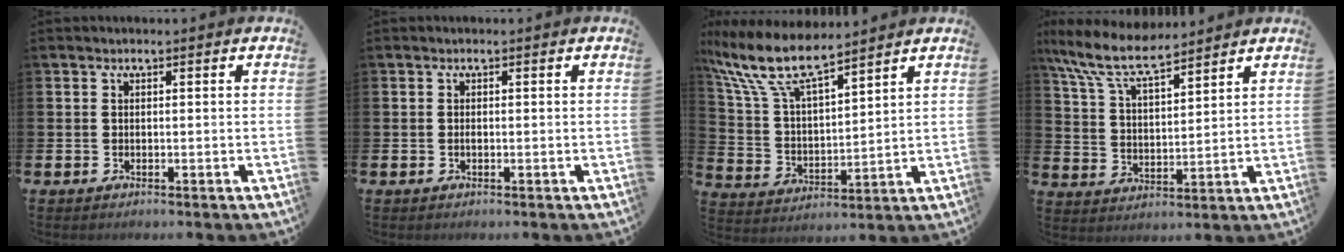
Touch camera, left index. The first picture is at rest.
{"total": 0.8, "force": [-0.2, 0.4, 0.7], "torque": [-0.011, -0.002, -0.006]}
{"total": 10.5, "force": [9.0, 2.4, 4.9], "torque": [-0.131, -0.043, 0.160]}
{"total": 9.0, "force": [8.0, 1.8, 3.8], "torque": [-0.102, -0.035, 0.144]}